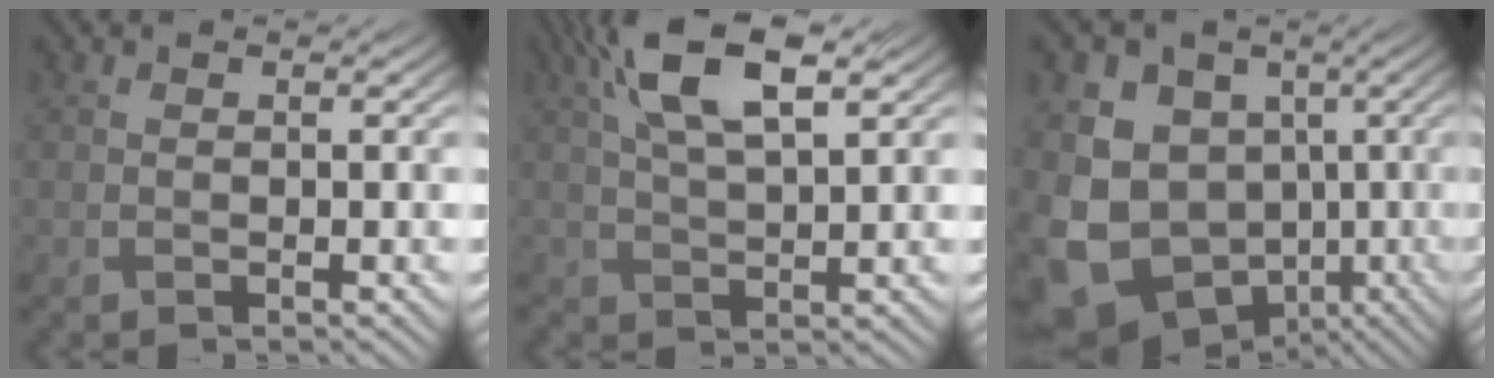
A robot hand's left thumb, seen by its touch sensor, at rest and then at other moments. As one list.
[{"total": 8.7, "force": [4.1, 3.2, 7.0], "torque": [-0.148, 0.019, 0.076]}, {"total": 15.4, "force": [-2.9, 13.2, 7.3], "torque": [-0.191, -0.033, -0.047]}]